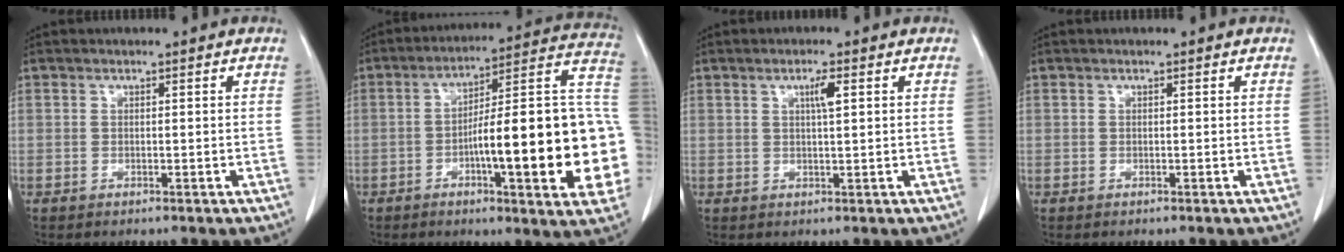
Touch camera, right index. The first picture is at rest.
{"total": 25.3, "force": [-4.6, 3.5, 24.6], "torque": [-0.258, 0.026, -0.065]}
{"total": 2.4, "force": [0.9, 0.1, 2.3], "torque": [-0.040, 0.000, 0.014]}
{"total": 0.0}